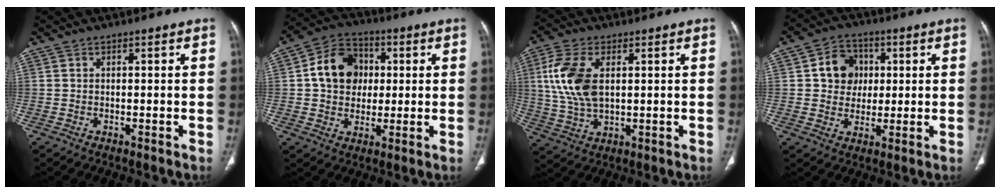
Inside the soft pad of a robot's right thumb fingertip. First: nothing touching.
{"total": 12.0, "force": [1.6, 9.8, 6.6], "torque": [-0.084, 0.013, 0.020]}
{"total": 11.9, "force": [2.4, 6.6, 9.6], "torque": [-0.213, -0.004, 0.050]}
{"total": 8.6, "force": [1.6, 7.5, 4.0], "torque": [-0.024, 0.001, 0.023]}